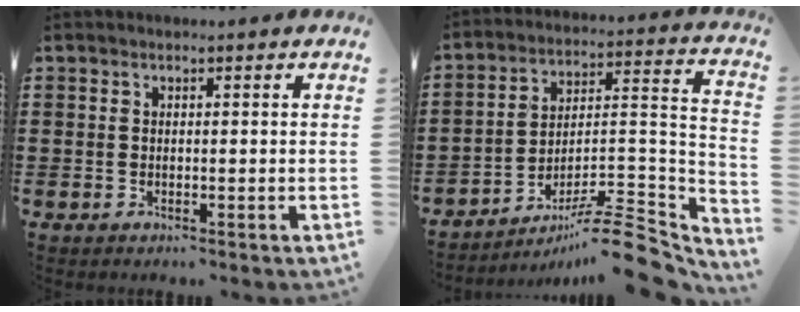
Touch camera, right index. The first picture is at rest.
{"total": 11.0, "force": [-8.6, 1.5, 6.6], "torque": [-0.094, 0.022, -0.165]}